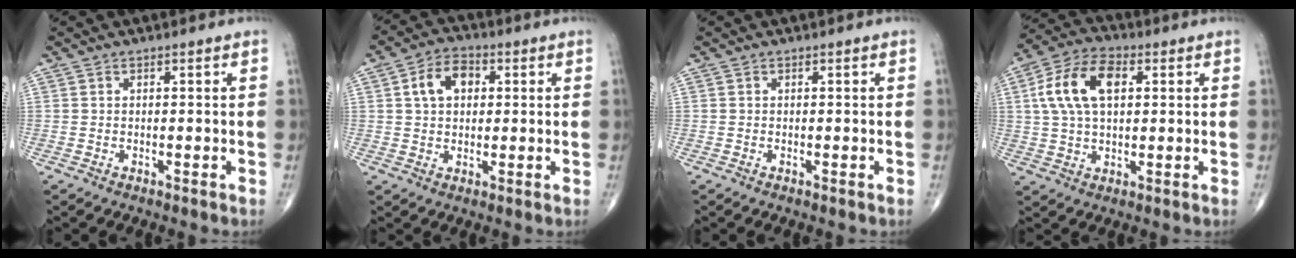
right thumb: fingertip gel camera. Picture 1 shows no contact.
{"total": 7.5, "force": [1.7, 5.2, 5.1], "torque": [-0.076, 0.012, 0.024]}
{"total": 0.0}
{"total": 12.4, "force": [2.8, 7.1, 9.8], "torque": [-0.185, 0.018, 0.048]}